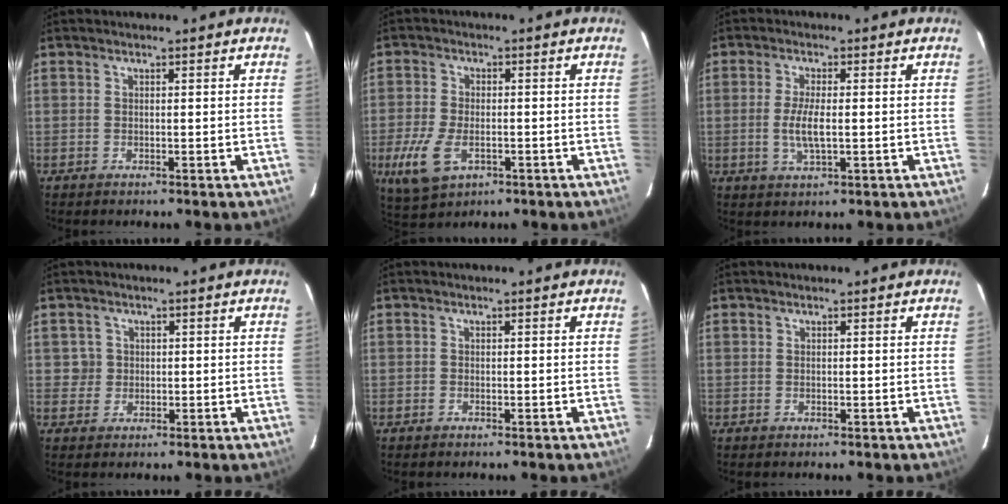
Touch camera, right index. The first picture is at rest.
{"total": 9.3, "force": [-3.4, 5.3, 6.9], "torque": [-0.164, -0.013, -0.059]}
{"total": 5.0, "force": [-0.5, 1.3, 4.8], "torque": [-0.098, -0.005, -0.009]}
{"total": 2.4, "force": [0.3, 2.4, -0.1], "torque": [0.011, 0.013, 0.006]}
{"total": 0.5, "force": [-0.4, 0.3, 0.0], "torque": [0.001, 0.002, -0.010]}
{"total": 0.0}